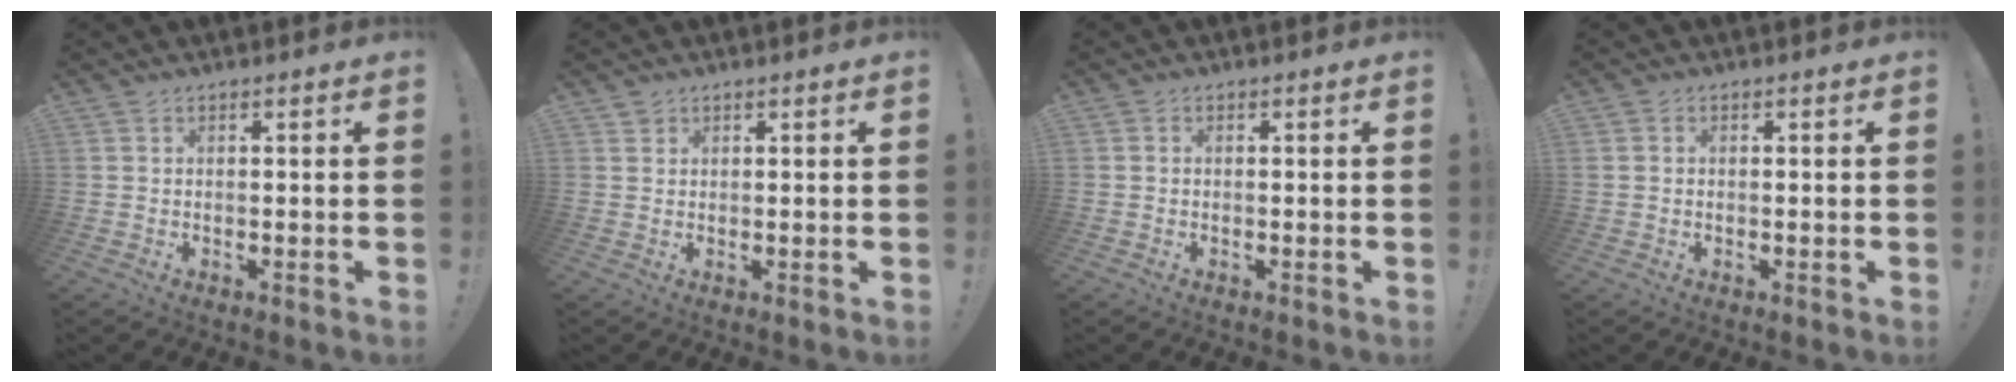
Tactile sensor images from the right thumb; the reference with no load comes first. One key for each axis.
{"total": 1.1, "fx": 0.9, "fy": 0.7, "fz": 0.1, "tx": 0.003, "ty": -0.003, "tz": 0.017}
{"total": 0.9, "fx": 0.3, "fy": -0.1, "fz": -0.9, "tx": 0.017, "ty": 0.002, "tz": 0.006}
{"total": 0.8, "fx": 0.4, "fy": 0.2, "fz": -0.7, "tx": 0.013, "ty": 0.004, "tz": 0.008}